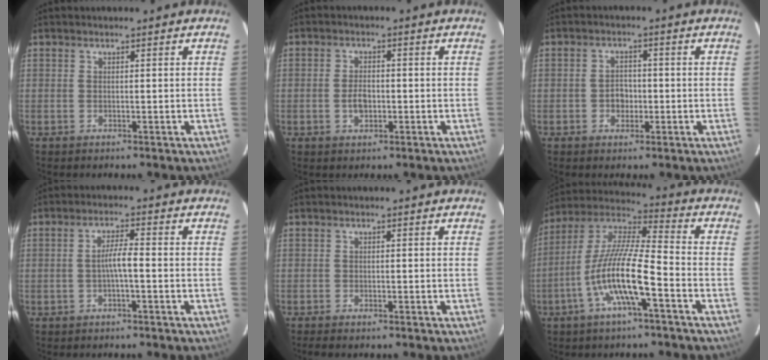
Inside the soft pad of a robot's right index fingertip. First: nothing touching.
{"total": 3.5, "force": [-0.9, 2.1, 2.7], "torque": [-0.053, 0.002, -0.013]}
{"total": 3.2, "force": [-0.8, 2.6, 1.6], "torque": [-0.029, 0.009, -0.011]}
{"total": 3.1, "force": [-1.0, 0.1, 3.0], "torque": [-0.057, 0.007, -0.018]}
{"total": 2.1, "force": [-1.7, 0.4, 1.0], "torque": [-0.026, -0.007, -0.031]}
{"total": 13.5, "force": [-5.5, 1.9, 12.1], "torque": [-0.238, -0.001, -0.110]}